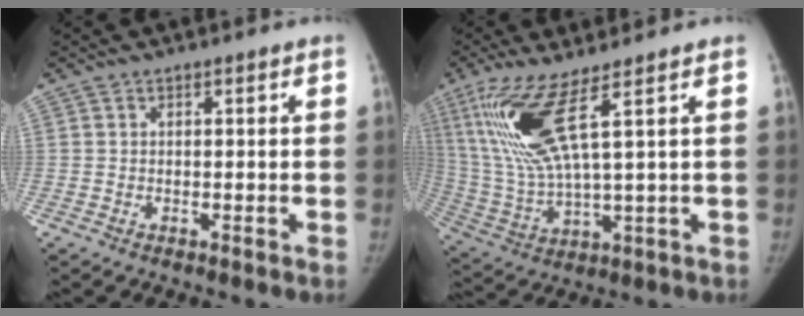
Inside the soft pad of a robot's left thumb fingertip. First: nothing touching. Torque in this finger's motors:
{"motor_torque": [1.58, 0.69, 1.92, -0.85, 0.72]}